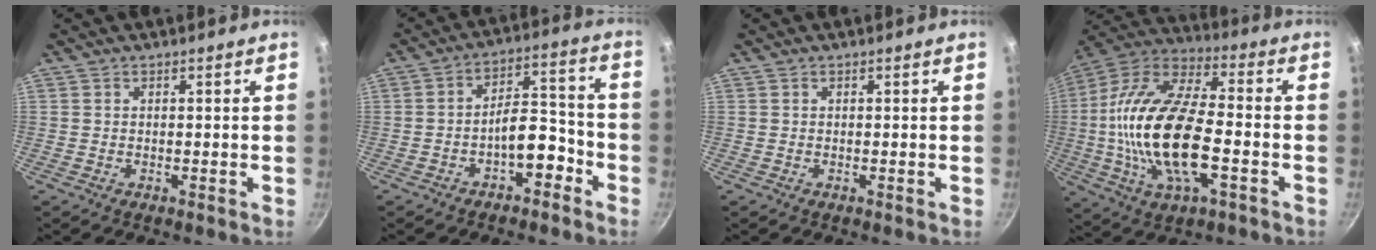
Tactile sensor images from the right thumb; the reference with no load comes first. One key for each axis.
{"total": 8.6, "fx": -4.3, "fy": 4.3, "fz": 6.1, "tx": -0.063, "ty": 0.067, "tz": -0.058}
{"total": 0.0}
{"total": 23.3, "fx": -3.8, "fy": 10.5, "fz": 20.4, "tx": -0.397, "ty": 0.028, "tz": -0.082}